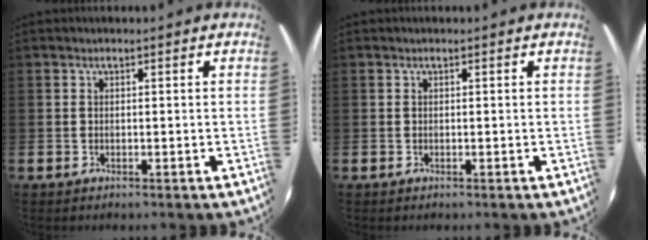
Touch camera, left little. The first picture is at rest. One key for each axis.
{"total": 0.0}